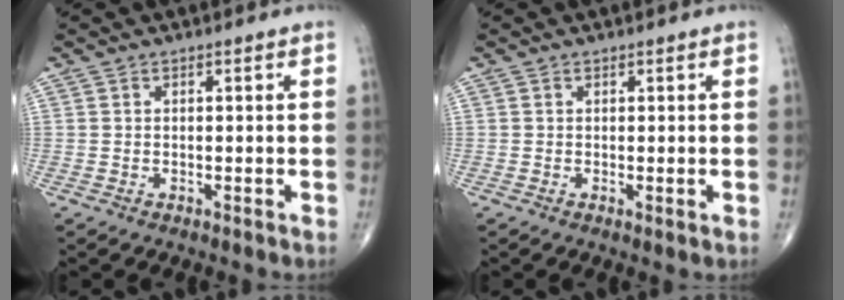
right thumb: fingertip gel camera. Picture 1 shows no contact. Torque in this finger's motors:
{"motor_torque": [-0.14, -0.18, -0.10, -0.08, 0.00]}